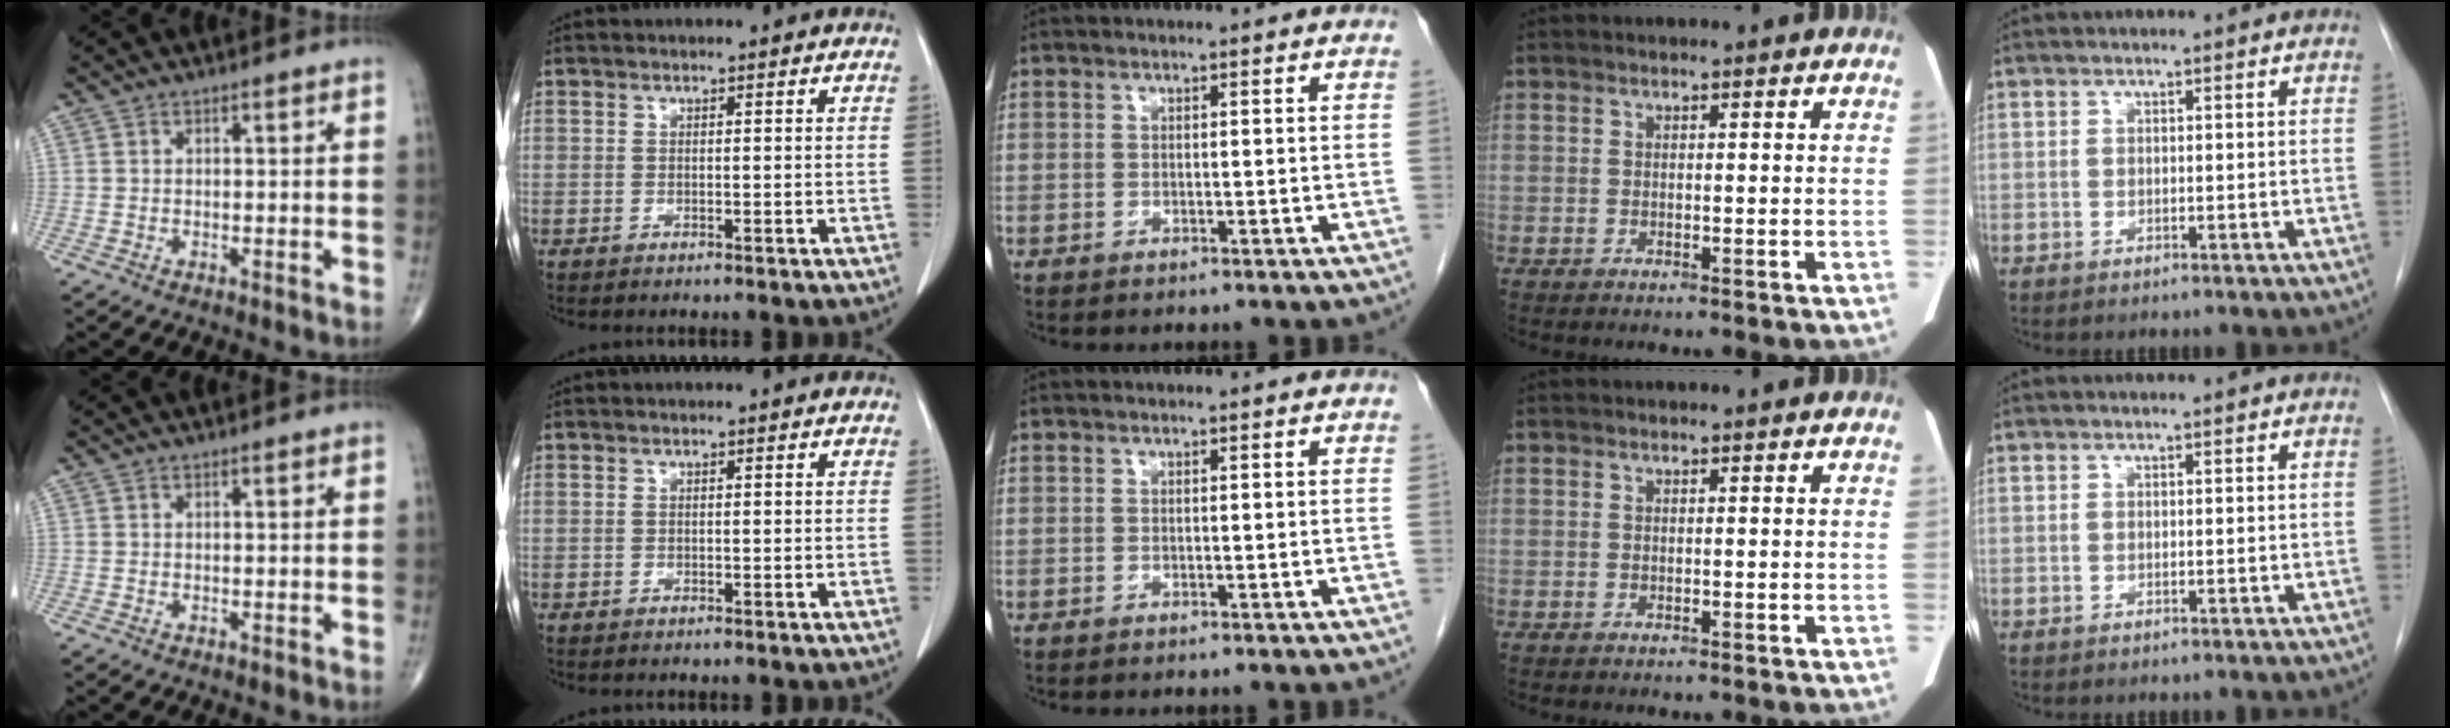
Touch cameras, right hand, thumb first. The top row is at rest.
{}